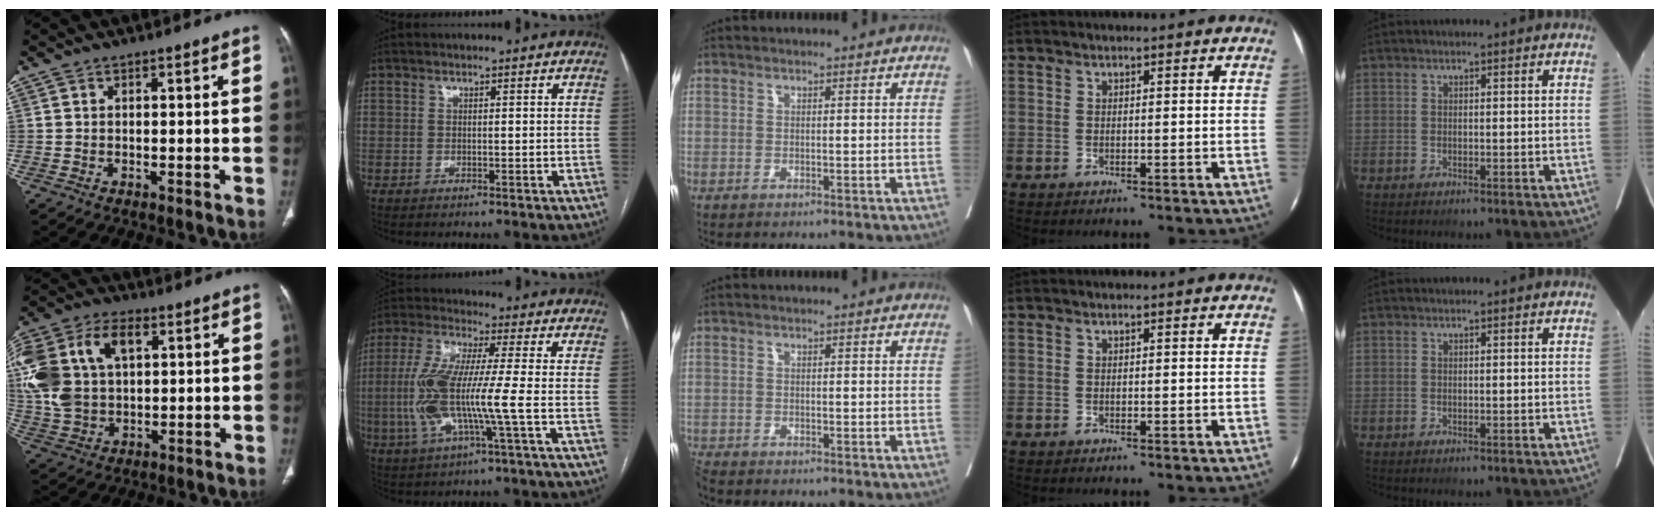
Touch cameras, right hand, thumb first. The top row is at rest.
{"thumb": {"total": 20.1, "force": [4.6, 13.1, 14.5], "torque": [-0.316, 0.016, 0.085]}, "index": {"total": 11.9, "force": [-2.0, 0.6, 11.8], "torque": [-0.258, 0.004, -0.045]}, "middle": {"total": 1.7, "force": [-1.7, 0.2, 0.2], "torque": [-0.009, -0.009, -0.033]}}